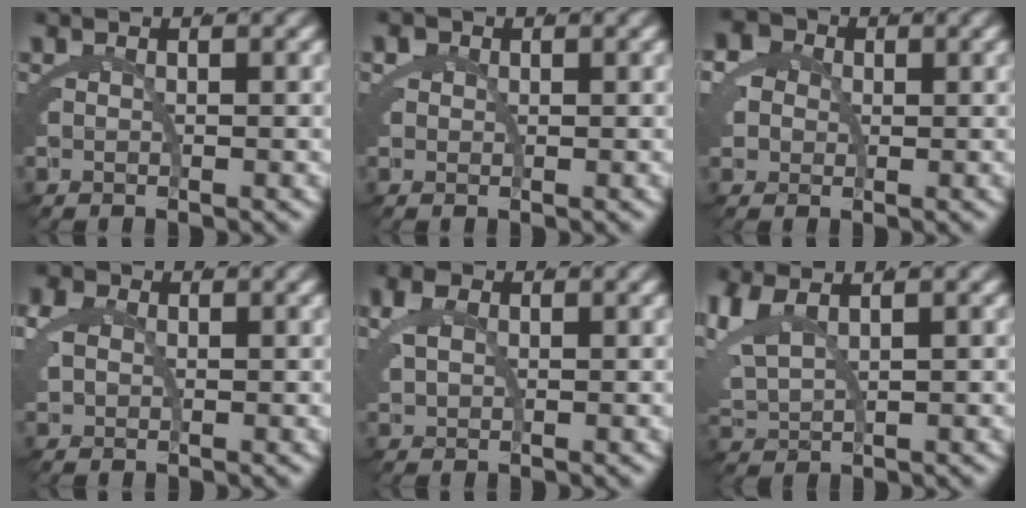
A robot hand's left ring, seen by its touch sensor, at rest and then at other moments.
{"total": 1.3, "force": [0.6, 1.1, 0.3], "torque": [0.000, 0.007, 0.006]}
{"total": 5.9, "force": [1.6, 5.1, 2.4], "torque": [-0.045, 0.012, 0.012]}
{"total": 1.8, "force": [0.7, 1.4, 0.9], "torque": [-0.028, -0.001, 0.016]}
{"total": 1.6, "force": [1.0, 0.9, 0.9], "torque": [-0.028, 0.004, 0.021]}
{"total": 3.1, "force": [2.2, 1.1, 1.9], "torque": [-0.067, 0.000, 0.052]}